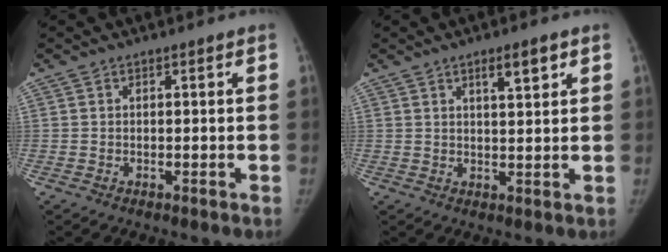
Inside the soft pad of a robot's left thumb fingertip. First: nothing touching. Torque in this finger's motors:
{"motor_torque": [0.19, -0.05, 0.67, -0.81, 0.14]}